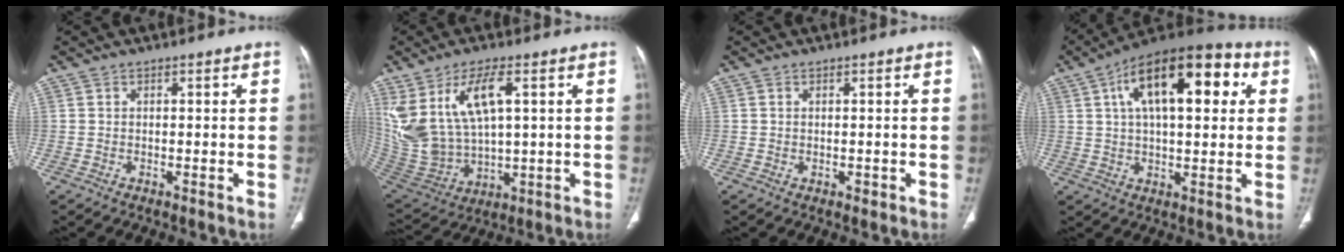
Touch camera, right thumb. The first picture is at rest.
{"total": 16.7, "force": [5.6, 7.8, 13.7], "torque": [-0.282, -0.016, 0.133]}
{"total": 0.8, "force": [-0.1, 0.6, 0.5], "torque": [-0.006, -0.001, 0.001]}
{"total": 20.8, "force": [6.4, 9.3, 17.4], "torque": [-0.249, 0.021, 0.092]}